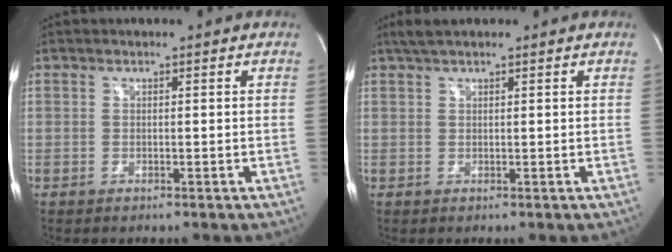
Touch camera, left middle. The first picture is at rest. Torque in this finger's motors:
{"motor_torque": [0.09, 0.00, -0.06, 0.02]}